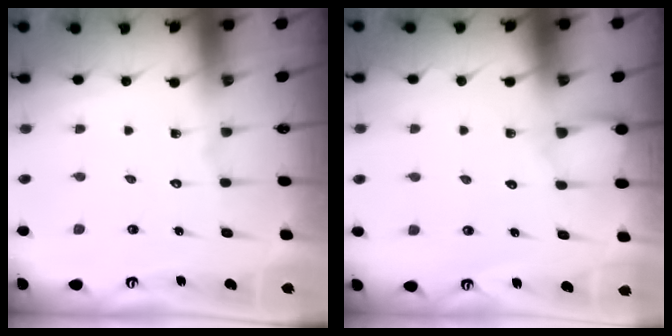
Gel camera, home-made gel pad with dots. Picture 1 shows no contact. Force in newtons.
{"total": 4.8, "press": 4.8, "slide": 0.5}